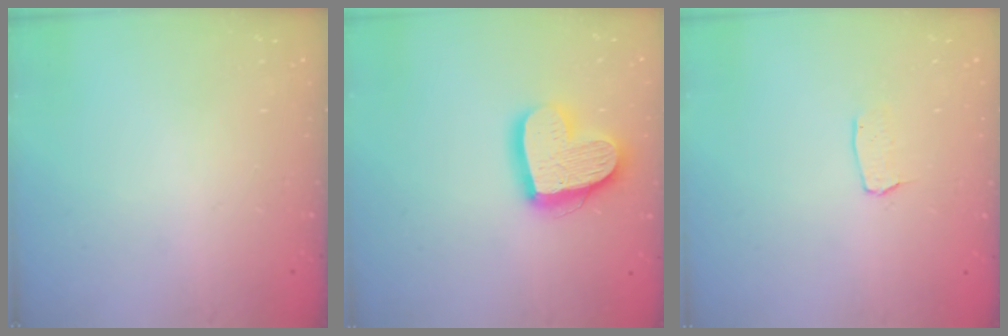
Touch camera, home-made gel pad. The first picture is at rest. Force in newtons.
{"total": 18.1, "press": 18.0, "slide": 1.8}
{"total": 2.9, "press": 2.9, "slide": 0.2}